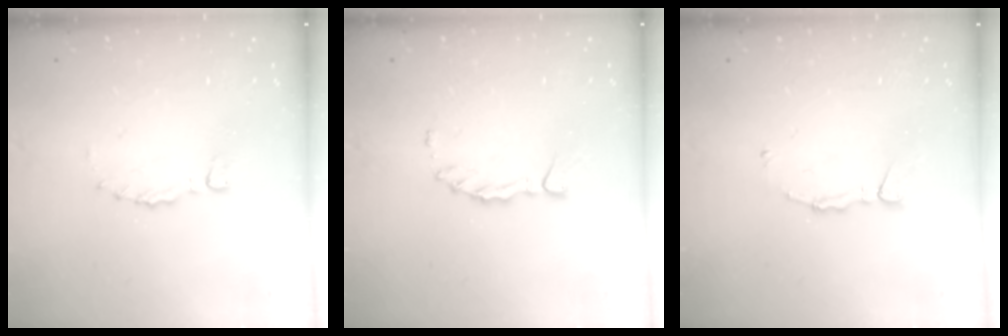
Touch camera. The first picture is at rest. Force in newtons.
{"total": 1.3, "press": 1.3, "slide": 0.1}
{"total": 4.0, "press": 3.9, "slide": 0.5}